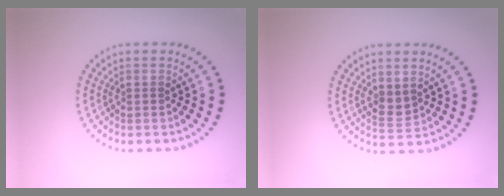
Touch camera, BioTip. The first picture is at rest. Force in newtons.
{"total": 1.7, "press": 1.6, "slide": 0.7}